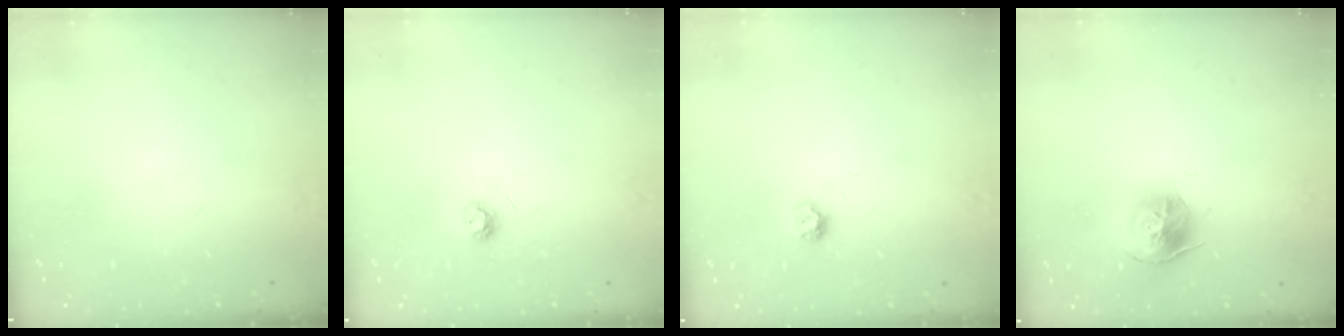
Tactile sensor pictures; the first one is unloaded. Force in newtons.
{"total": 3.8, "press": 3.8, "slide": 0.5}
{"total": 5.5, "press": 5.4, "slide": 0.6}
{"total": 12.5, "press": 12.4, "slide": 1.3}